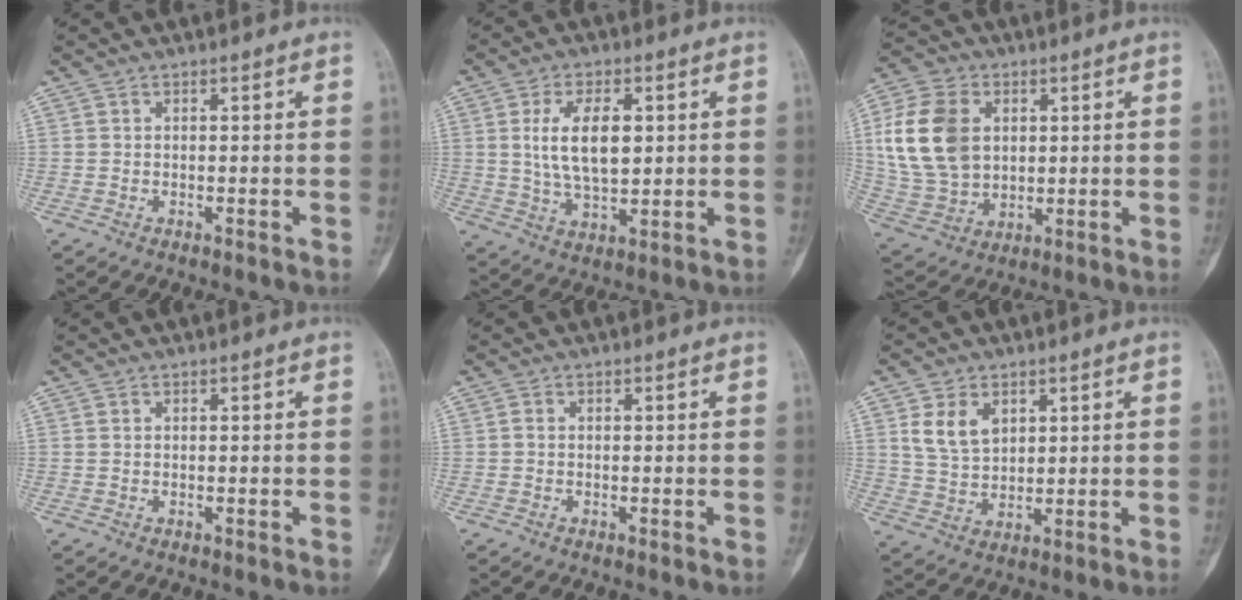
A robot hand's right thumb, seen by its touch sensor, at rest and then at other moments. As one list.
[{"total": 10.4, "force": [1.9, 5.3, 8.7], "torque": [-0.148, -0.009, 0.041]}, {"total": 16.5, "force": [3.2, 12.0, 10.9], "torque": [-0.198, -0.001, 0.068]}, {"total": 0.0}, {"total": 0.7, "force": [0.0, 0.5, 0.5], "torque": [-0.011, 0.000, -0.002]}, {"total": 7.2, "force": [3.0, 4.9, 4.4], "torque": [-0.067, -0.013, 0.064]}]